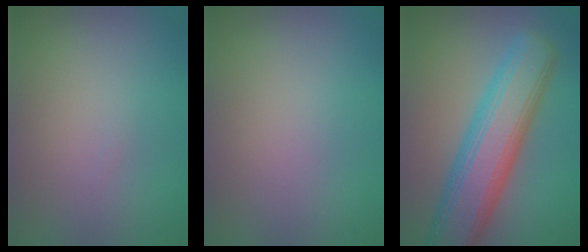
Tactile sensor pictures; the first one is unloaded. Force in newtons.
{"total": 0.0}
{"total": 8.3, "press": 8.3, "slide": 0.3}